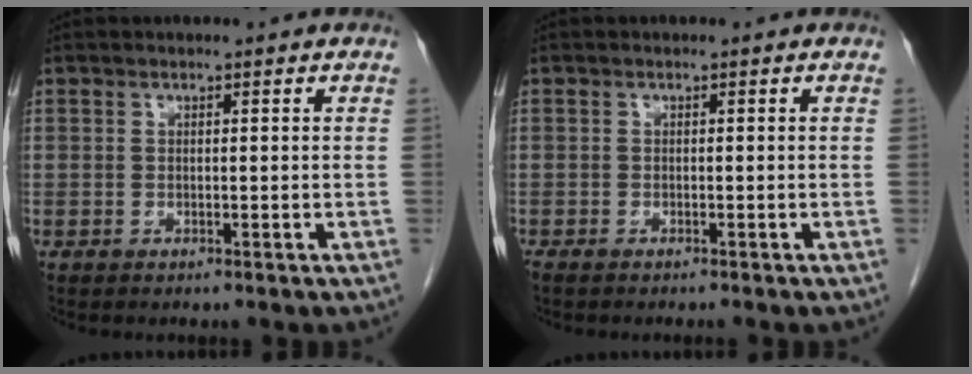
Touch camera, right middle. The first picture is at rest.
{"total": 1.9, "force": [-1.7, 0.2, 0.9], "torque": [-0.014, -0.004, -0.023]}